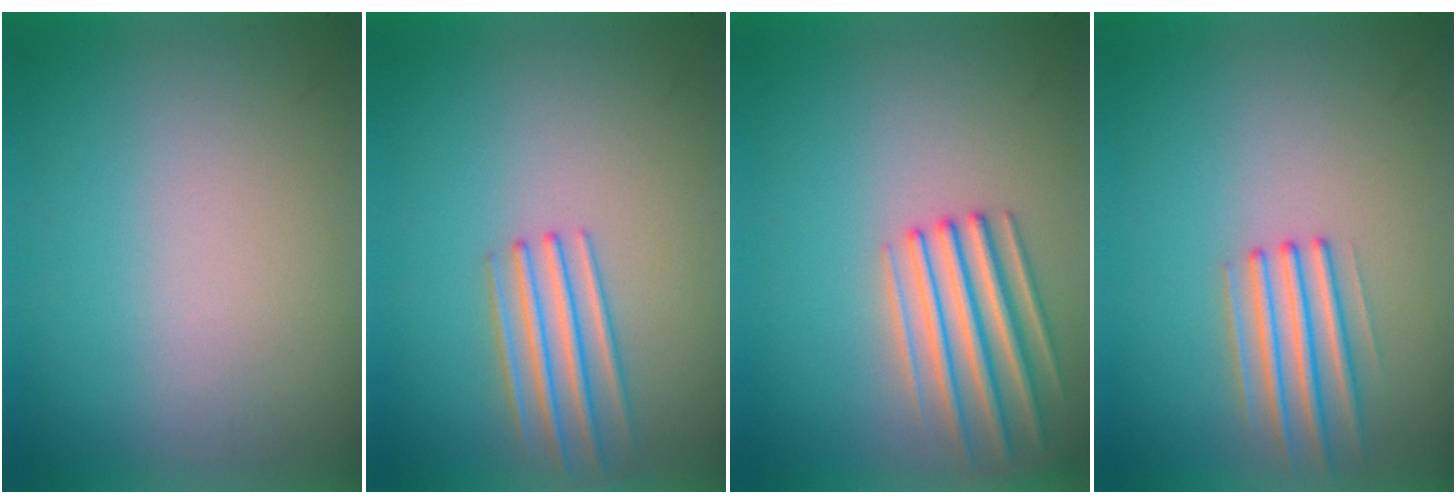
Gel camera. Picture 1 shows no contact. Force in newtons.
{"total": 2.1}
{"total": 1.6}
{"total": 2.1}